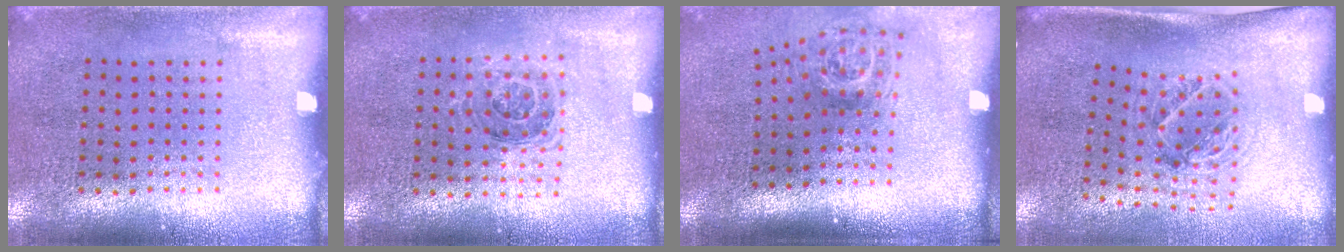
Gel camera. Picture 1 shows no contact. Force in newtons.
{"total": 1.1, "press": 1.0, "slide": 0.4}
{"total": 1.8, "press": 1.2, "slide": 1.3}
{"total": 1.2, "press": 1.1, "slide": 0.5}